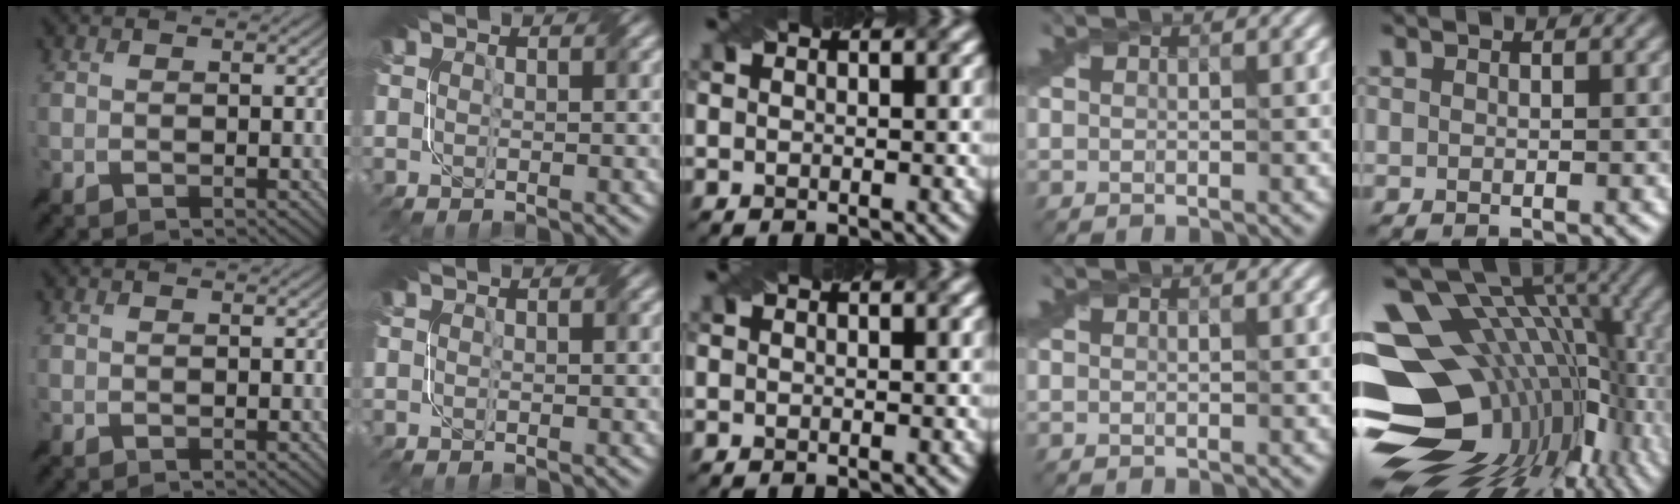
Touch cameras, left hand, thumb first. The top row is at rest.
{"little": {"total": 20.0, "force": [-2.6, 13.1, 14.8], "torque": [-0.257, -0.006, -0.013]}}